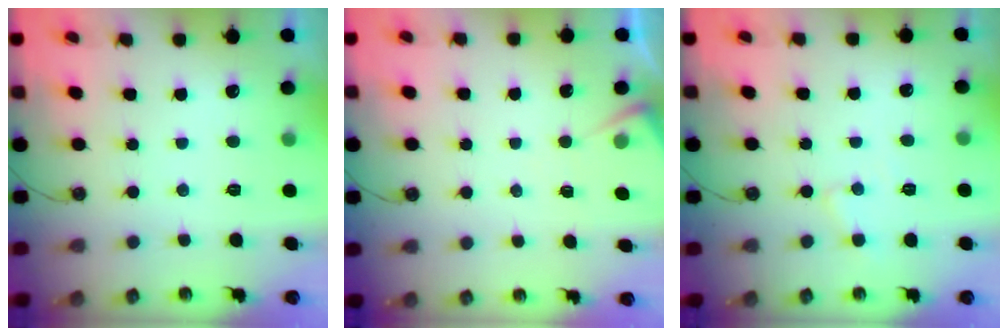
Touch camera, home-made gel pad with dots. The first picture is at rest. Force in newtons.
{"total": 5.1, "press": 5.1, "slide": 0.6}
{"total": 5.8, "press": 5.8, "slide": 0.6}